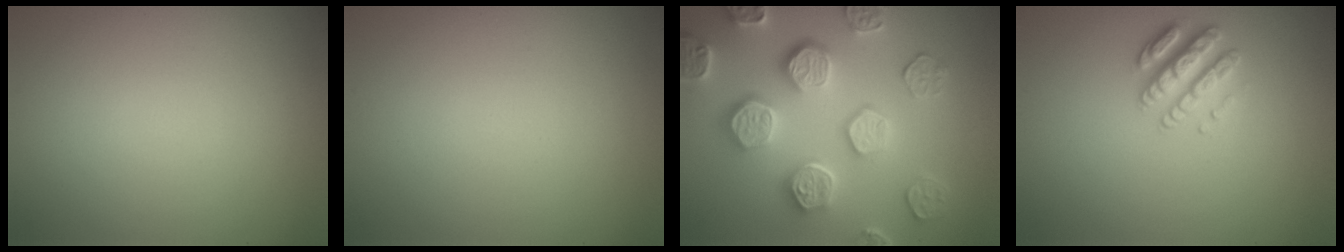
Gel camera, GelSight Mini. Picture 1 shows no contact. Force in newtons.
{"total": 0.0}
{"total": 6.6, "press": 5.8, "slide": 3.1}
{"total": 2.8, "press": 2.7, "slide": 0.8}